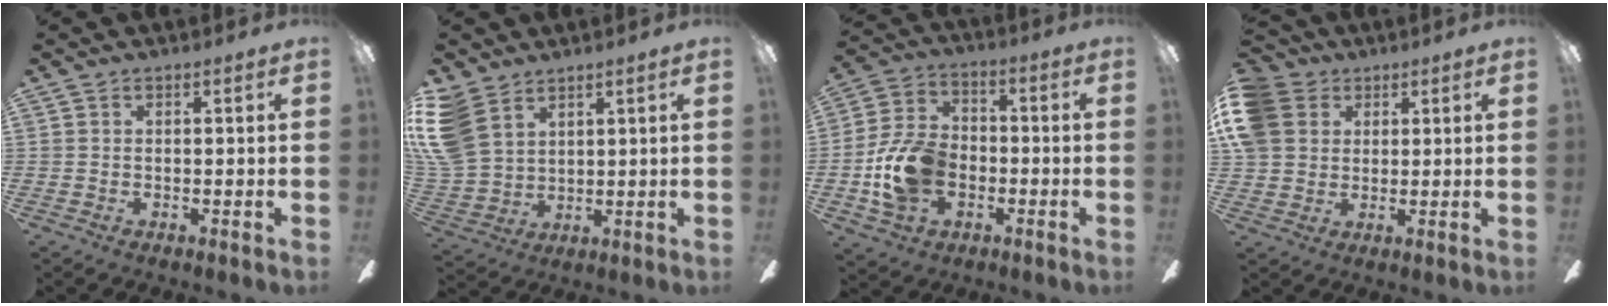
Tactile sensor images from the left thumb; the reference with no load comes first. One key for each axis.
{"total": 12.6, "fx": 6.7, "fy": 8.3, "fz": 6.7, "tx": -0.178, "ty": -0.014, "tz": 0.133}
{"total": 13.8, "fx": -3.4, "fy": 10.0, "fz": 8.8, "tx": -0.190, "ty": 0.021, "tz": -0.059}
{"total": 10.7, "fx": 3.8, "fy": 9.0, "fz": 4.2, "tx": -0.107, "ty": 0.002, "tz": 0.076}